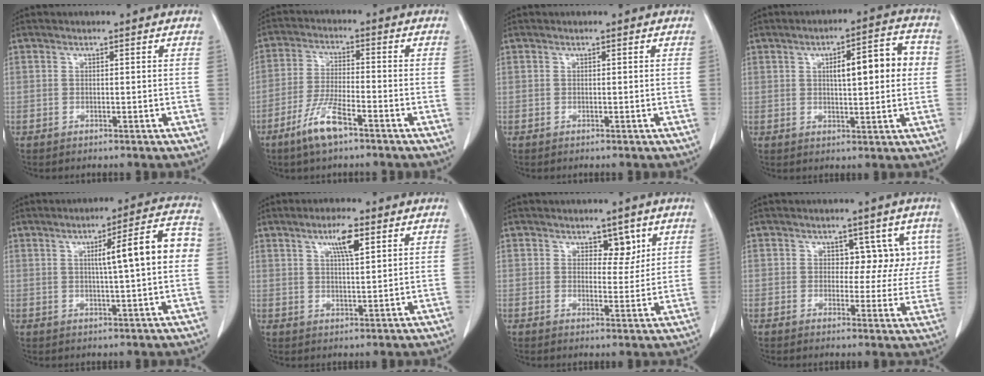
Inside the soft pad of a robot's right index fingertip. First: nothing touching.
{"total": 7.2, "force": [-4.6, 1.1, 5.5], "torque": [-0.115, -0.009, -0.084]}
{"total": 0.0}
{"total": 9.7, "force": [1.6, 2.2, 9.4], "torque": [-0.133, 0.025, 0.024]}
{"total": 10.4, "force": [1.0, 0.4, 10.4], "torque": [-0.144, 0.021, 0.011]}
{"total": 5.1, "force": [2.6, 0.6, 4.4], "torque": [-0.079, -0.001, 0.044]}
{"total": 3.3, "force": [1.9, 1.7, 2.0], "torque": [-0.020, -0.005, 0.030]}
{"total": 5.6, "force": [2.0, 3.8, 3.6], "torque": [-0.018, 0.013, 0.022]}